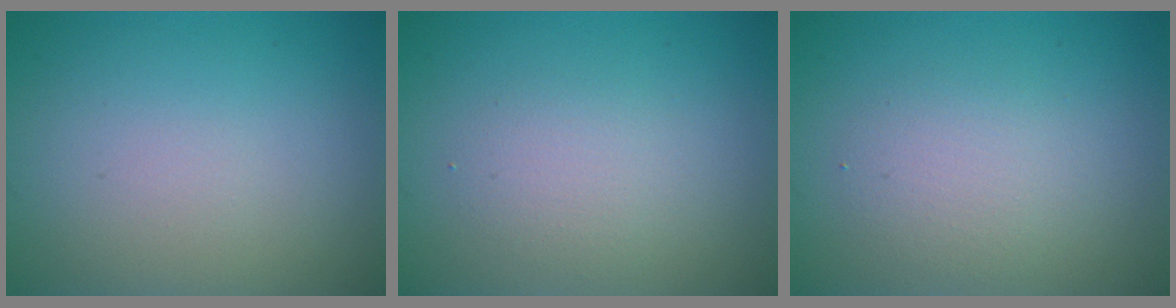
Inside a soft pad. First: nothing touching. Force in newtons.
{"total": 2.0, "press": 2.0, "slide": 0.2}
{"total": 2.6, "press": 2.6, "slide": 0.2}